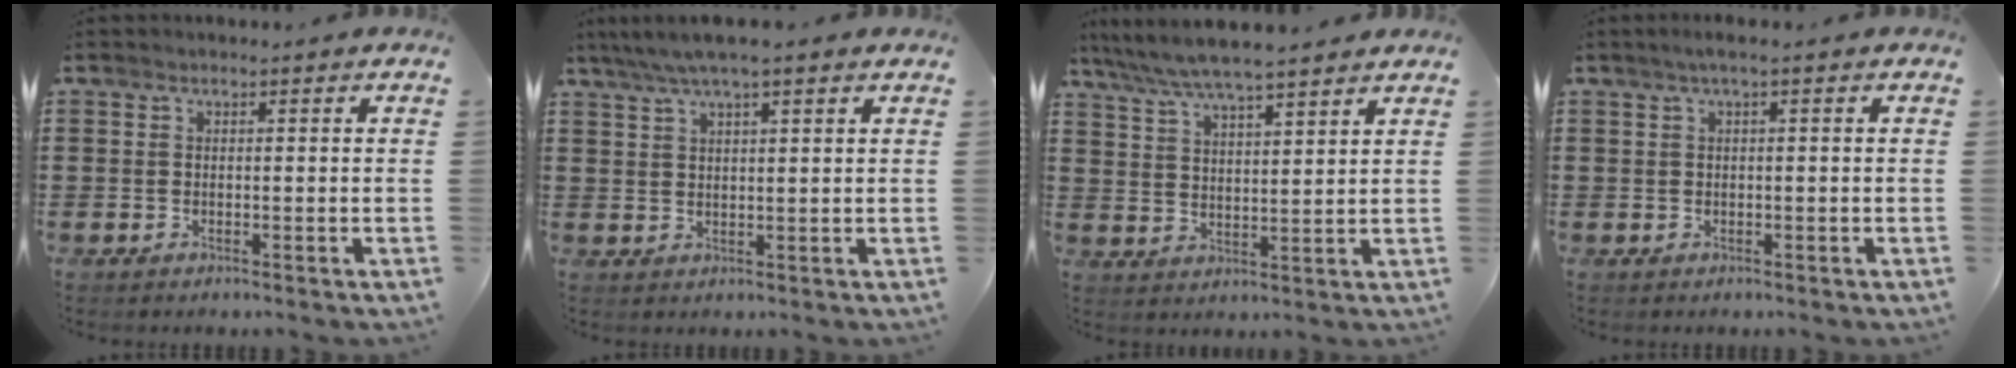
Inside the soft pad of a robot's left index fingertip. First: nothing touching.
{"total": 3.9, "force": [2.8, 0.3, 2.7], "torque": [-0.057, 0.000, 0.049]}
{"total": 5.8, "force": [5.2, 0.4, 2.4], "torque": [-0.067, -0.020, 0.090]}
{"total": 1.3, "force": [0.0, 0.0, 1.3], "torque": [-0.019, -0.003, 0.000]}